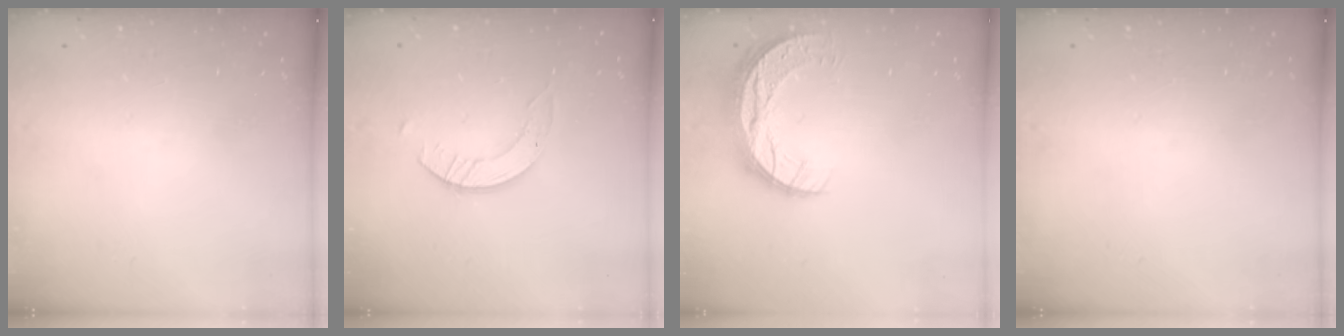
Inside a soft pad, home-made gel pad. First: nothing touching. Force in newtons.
{"total": 3.0, "press": 3.0, "slide": 0.2}
{"total": 11.7, "press": 11.6, "slide": 0.8}
{"total": 0.0}